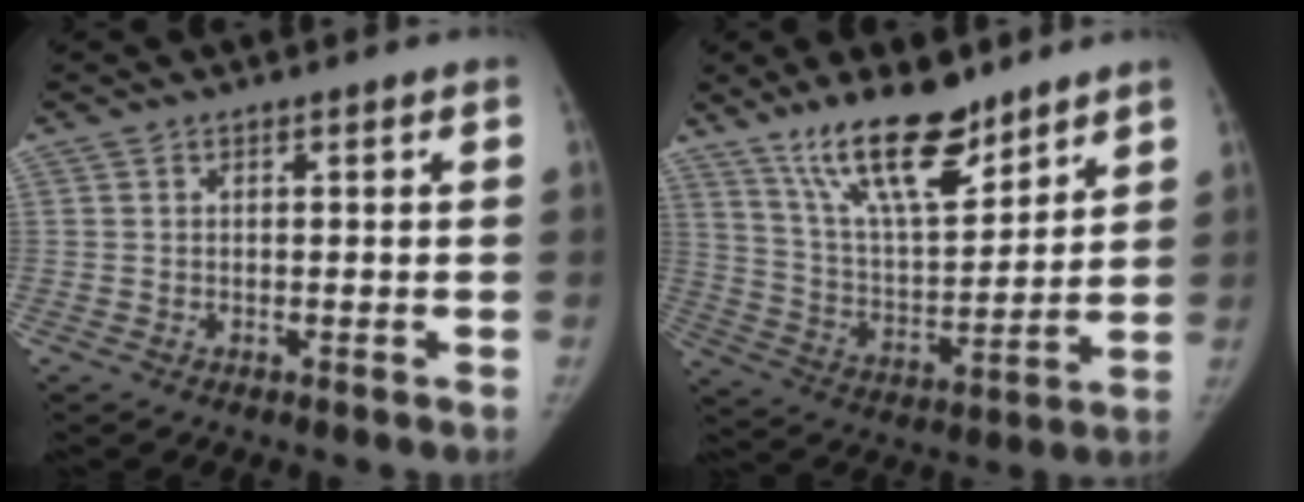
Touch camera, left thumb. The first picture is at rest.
{"total": 16.7, "force": [12.2, 5.6, 9.9], "torque": [-0.136, -0.074, 0.225]}